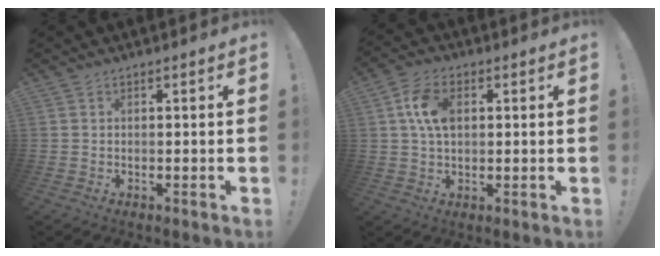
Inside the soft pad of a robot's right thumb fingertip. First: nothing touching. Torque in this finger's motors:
{"motor_torque": [-0.13, 0.29, 0.90, -0.05, -0.01]}